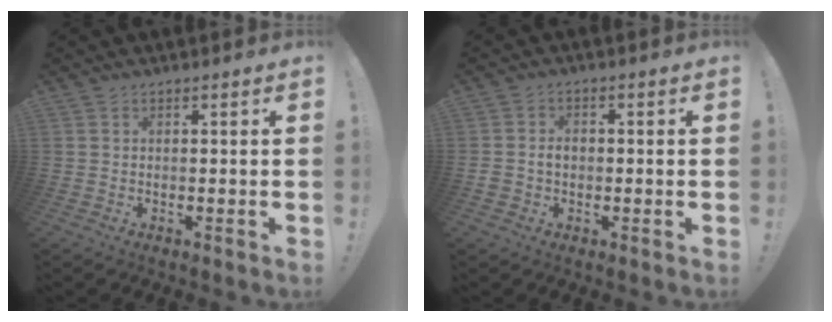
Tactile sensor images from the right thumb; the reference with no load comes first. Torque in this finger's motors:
{"motor_torque": [0.00, 0.11, 0.78, -0.22, -0.01]}